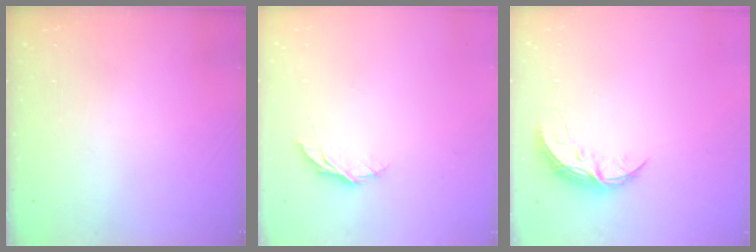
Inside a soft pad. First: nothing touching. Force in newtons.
{"total": 5.1, "press": 5.1, "slide": 0.4}
{"total": 5.9, "press": 5.9, "slide": 0.5}